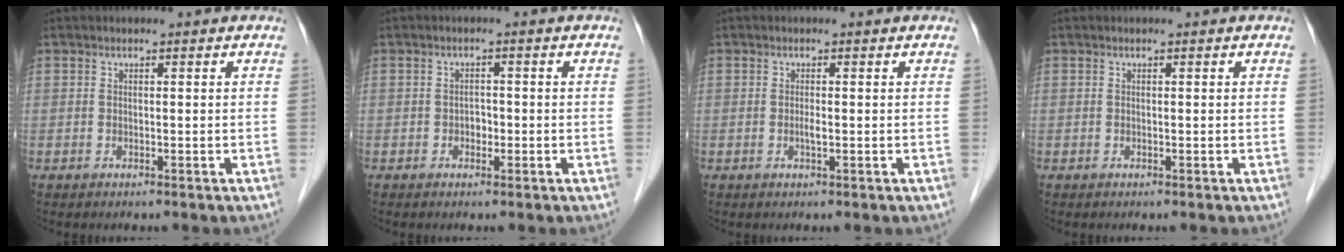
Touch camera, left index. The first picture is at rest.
{"total": 1.4, "force": [-0.5, 1.0, 0.8], "torque": [-0.011, 0.005, -0.008]}
{"total": 0.9, "force": [-0.1, 0.1, 0.9], "torque": [-0.018, -0.001, -0.001]}
{"total": 0.0}